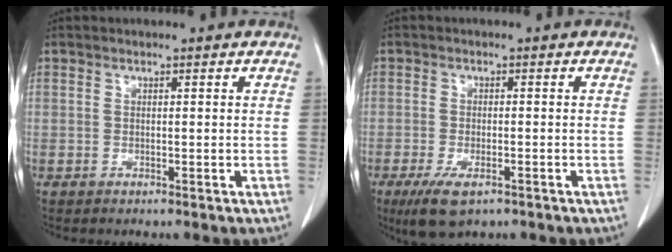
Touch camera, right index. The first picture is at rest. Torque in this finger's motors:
{"motor_torque": [0.61, -0.48, 0.29, 0.08]}